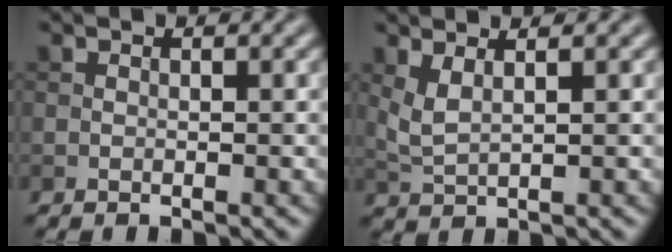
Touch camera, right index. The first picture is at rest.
{"total": 2.2, "force": [1.1, 0.7, 1.8], "torque": [-0.043, -0.004, 0.027]}